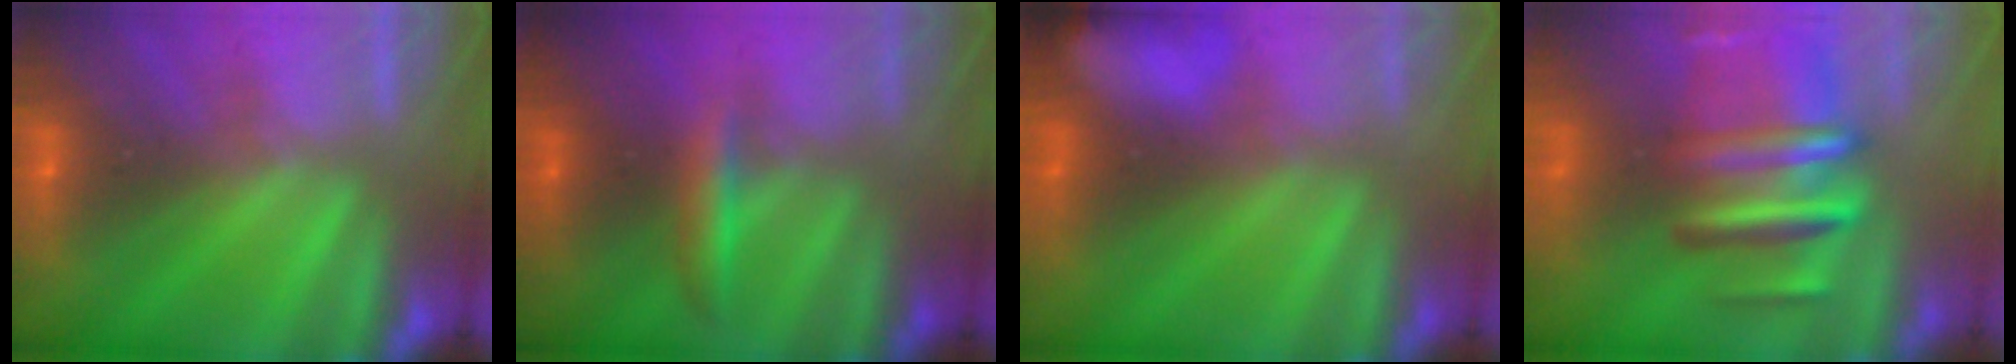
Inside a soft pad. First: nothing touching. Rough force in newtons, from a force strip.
{"total": 2.9}
{"total": 8.1}
{"total": 9.6}